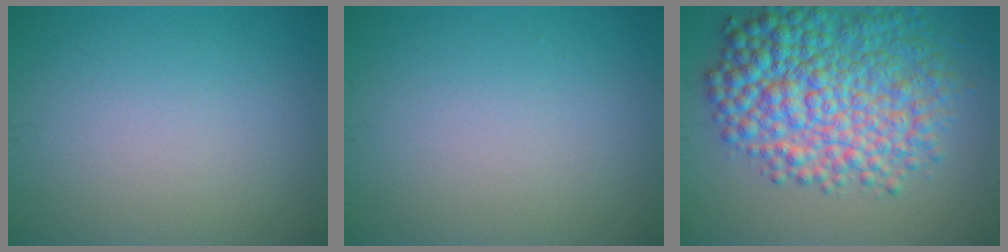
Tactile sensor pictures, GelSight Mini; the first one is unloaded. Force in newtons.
{"total": 0.0}
{"total": 9.9, "press": 9.9, "slide": 0.1}